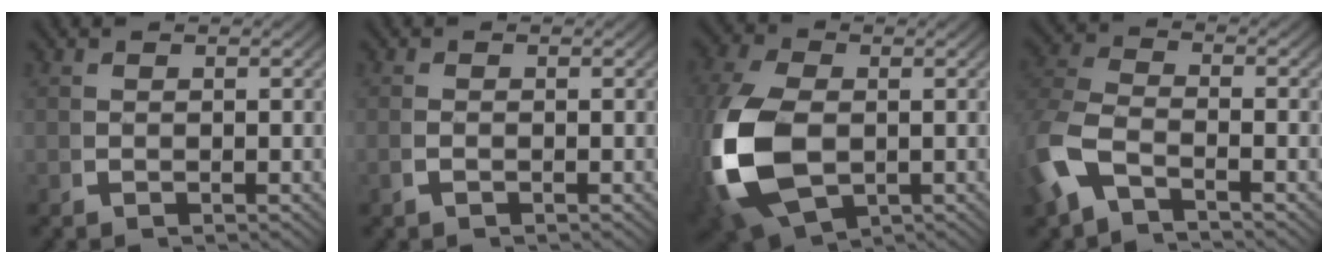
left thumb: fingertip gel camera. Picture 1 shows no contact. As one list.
[{"total": 0.5, "force": [-0.3, 0.2, 0.4], "torque": [-0.014, -0.001, -0.006]}, {"total": 11.6, "force": [-2.0, 7.7, 8.4], "torque": [-0.230, -0.043, -0.007]}, {"total": 6.2, "force": [-1.8, 4.4, 4.1], "torque": [-0.110, -0.009, -0.034]}]